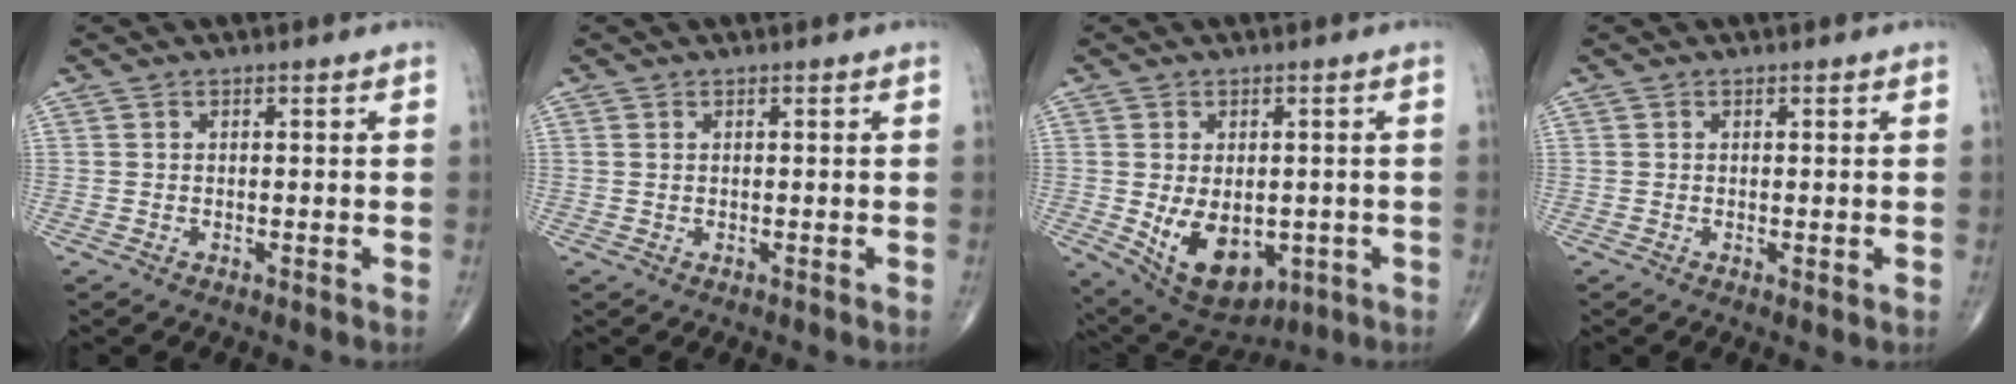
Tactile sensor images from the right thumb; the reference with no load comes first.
{"total": 0.0}
{"total": 12.3, "force": [-2.4, 7.9, 9.0], "torque": [-0.120, -0.009, -0.012]}
{"total": 0.6, "force": [0.0, 0.3, 0.5], "torque": [-0.011, -0.003, -0.001]}